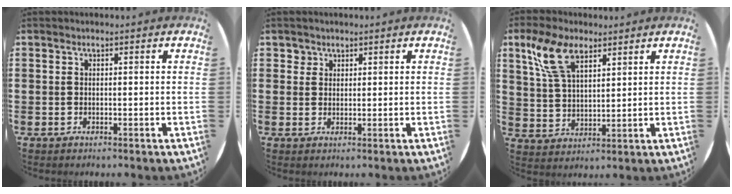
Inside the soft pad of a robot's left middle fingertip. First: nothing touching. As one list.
[{"total": 1.6, "force": [1.3, 0.9, -0.1], "torque": [0.007, -0.001, 0.024]}, {"total": 7.9, "force": [5.0, 3.6, 4.9], "torque": [-0.111, 0.005, 0.094]}]